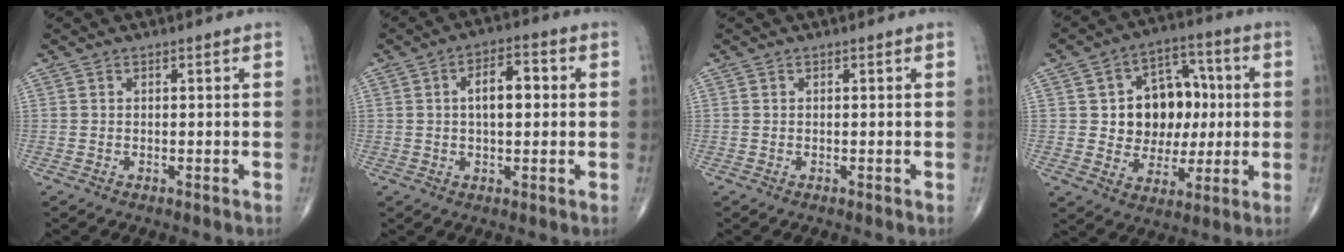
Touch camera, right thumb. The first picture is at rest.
{"total": 7.2, "force": [1.0, 3.5, 6.2], "torque": [-0.087, 0.012, 0.009]}
{"total": 0.0}
{"total": 14.5, "force": [1.3, 11.2, 9.2], "torque": [-0.077, 0.020, 0.028]}